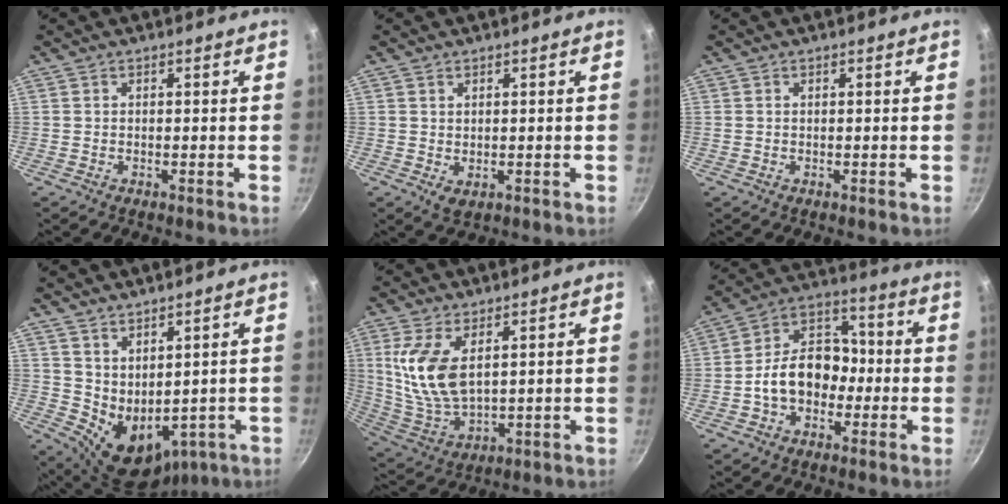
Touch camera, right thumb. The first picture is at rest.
{"total": 2.1, "force": [0.5, 1.6, 1.3], "torque": [-0.016, -0.008, 0.012]}
{"total": 0.0}
{"total": 10.3, "force": [2.3, 7.1, 7.1], "torque": [-0.094, -0.025, 0.073]}
{"total": 12.5, "force": [3.6, 6.5, 10.0], "torque": [-0.196, -0.025, 0.084]}
{"total": 12.9, "force": [-2.4, 9.6, 8.4], "torque": [-0.090, 0.047, -0.055]}